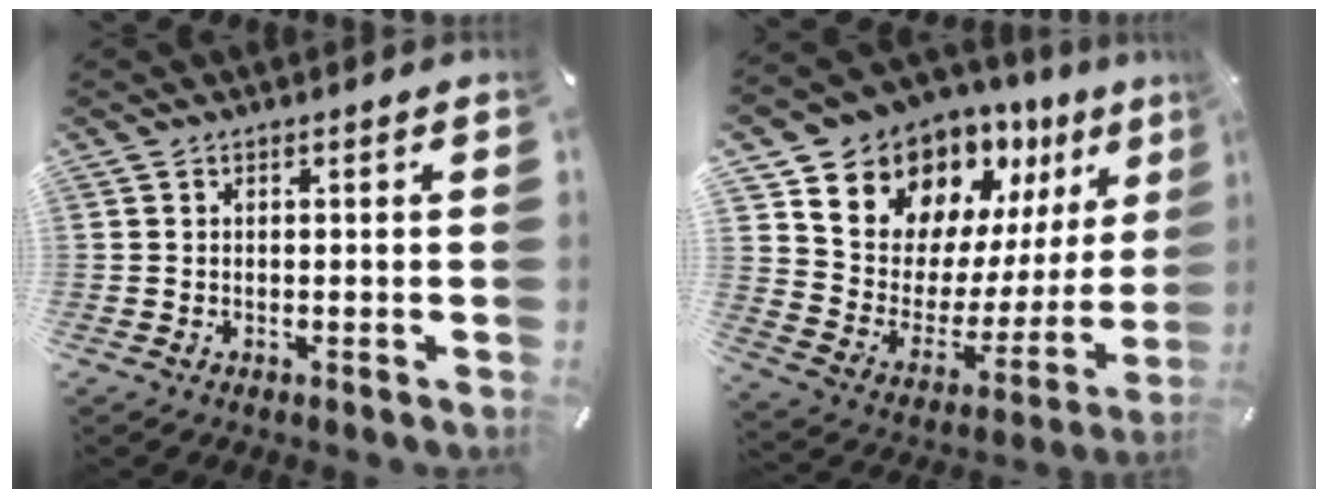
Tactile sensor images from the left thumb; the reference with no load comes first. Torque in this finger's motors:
{"motor_torque": [2.53, 2.48, 1.36, -1.41, 0.18]}